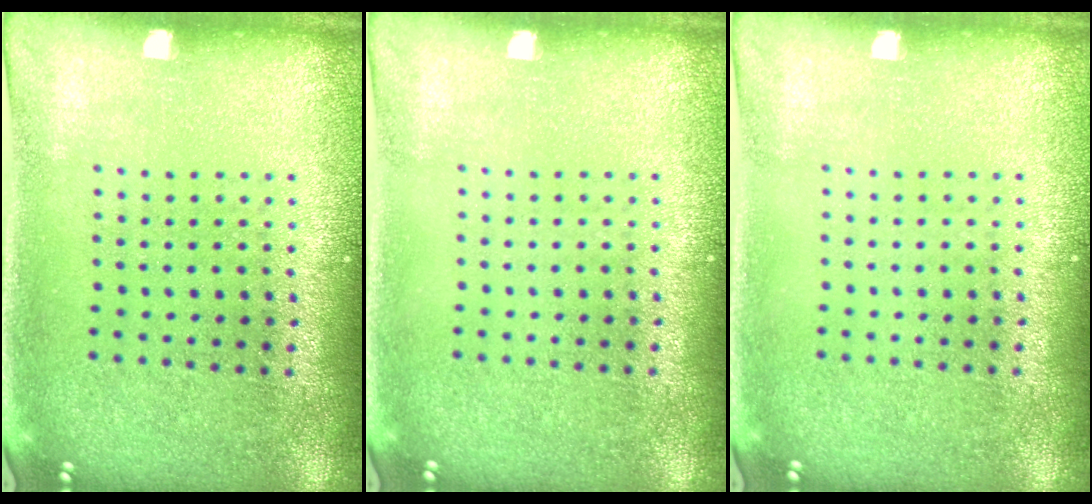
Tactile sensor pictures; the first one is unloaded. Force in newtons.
{"total": 0.0}
{"total": 0.0}